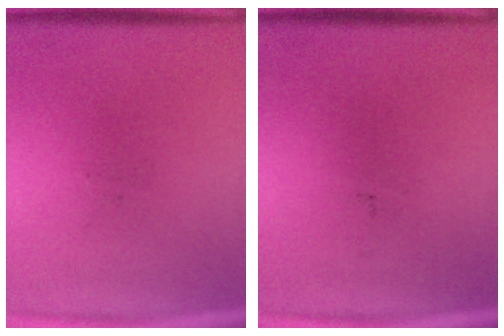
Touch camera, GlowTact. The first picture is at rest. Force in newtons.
{"total": 0.0}